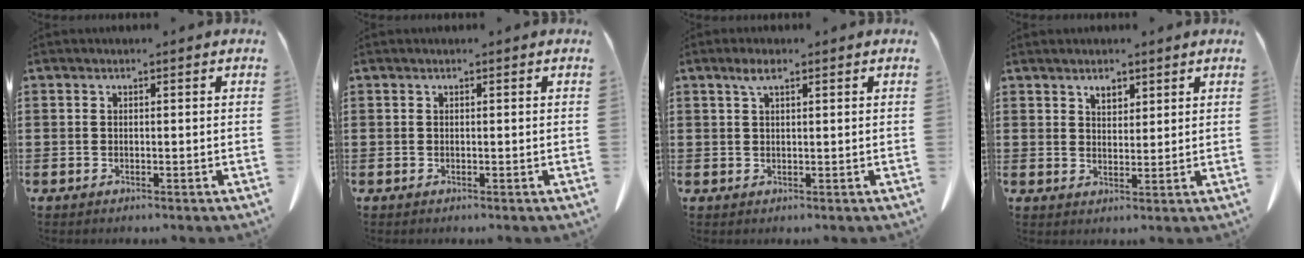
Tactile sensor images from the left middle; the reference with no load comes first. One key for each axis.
{"total": 0.0}
{"total": 2.4, "fx": 1.2, "fy": 0.7, "fz": 2.0, "tx": -0.043, "ty": 0.003, "tz": 0.021}
{"total": 2.7, "fx": 2.1, "fy": 1.3, "fz": 1.1, "tx": -0.018, "ty": -0.001, "tz": 0.038}